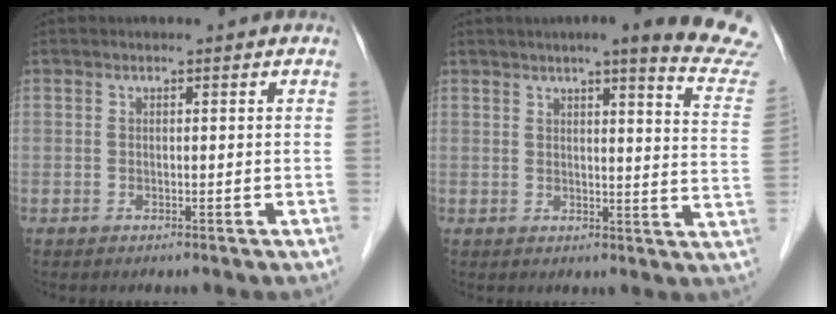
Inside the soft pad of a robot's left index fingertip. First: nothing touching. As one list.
[{"total": 16.4, "force": [14.6, -0.1, 7.6], "torque": [-0.084, -0.064, 0.151]}]